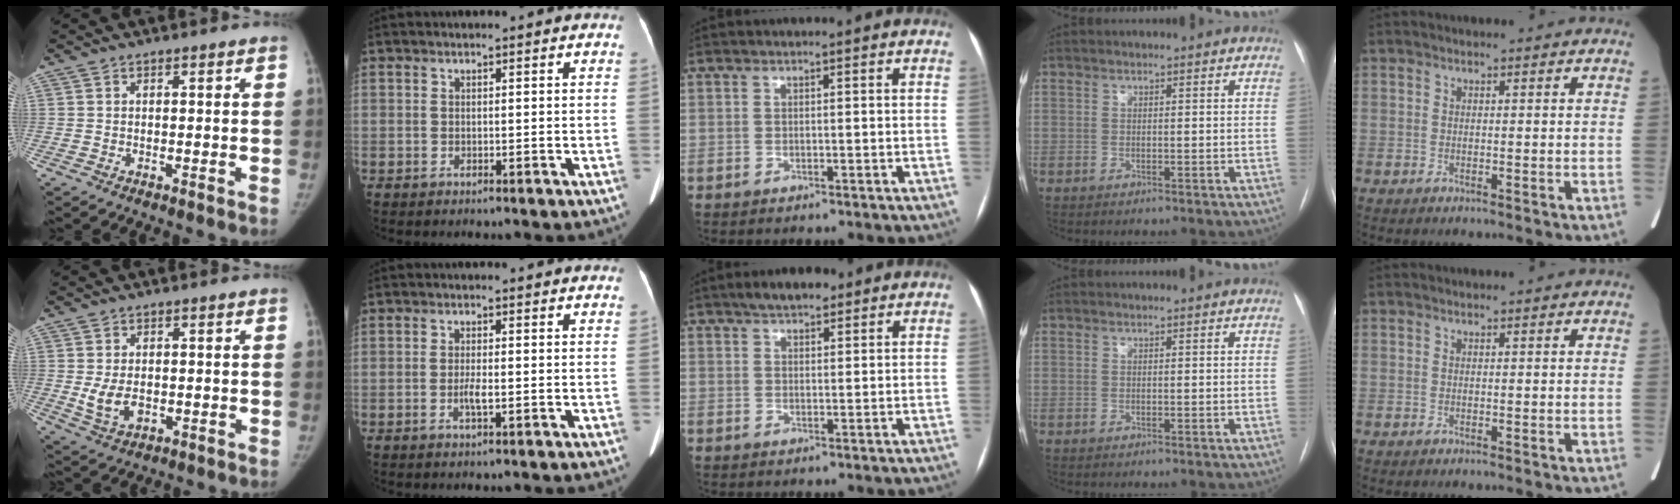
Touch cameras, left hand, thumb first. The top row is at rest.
{"thumb": {"total": 5.4, "force": [-0.5, 3.7, 4.0], "torque": [-0.067, -0.008, 0.000]}, "index": {"total": 1.9, "force": [-0.6, 0.3, 1.8], "torque": [-0.036, -0.003, -0.011]}, "middle": {"total": 5.0, "force": [3.6, 2.0, 2.9], "torque": [-0.050, 0.017, 0.058]}}